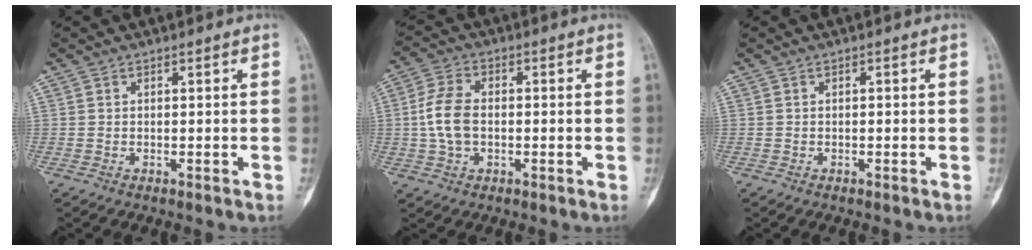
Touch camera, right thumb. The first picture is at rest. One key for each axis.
{"total": 7.5, "fx": -0.4, "fy": 4.8, "fz": 5.7, "tx": -0.120, "ty": 0.015, "tz": -0.011}
{"total": 0.0}